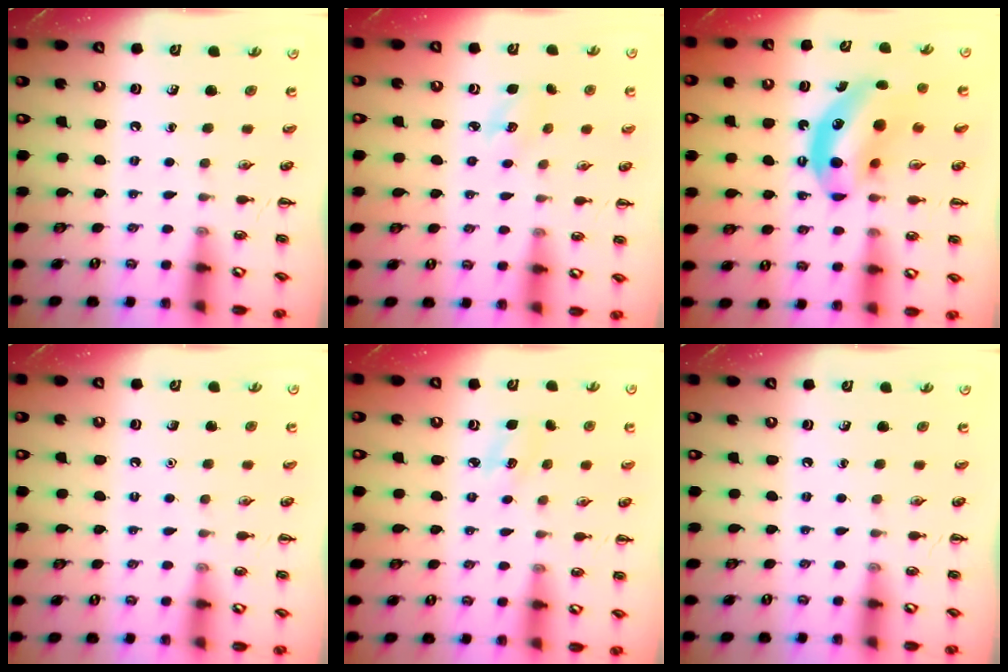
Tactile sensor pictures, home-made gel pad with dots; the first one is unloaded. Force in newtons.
{"total": 3.8, "press": 3.6, "slide": 1.1}
{"total": 11.9, "press": 11.5, "slide": 3.2}
{"total": 1.6, "press": 1.6, "slide": 0.1}
{"total": 4.2, "press": 4.0, "slide": 1.3}
{"total": 0.0}